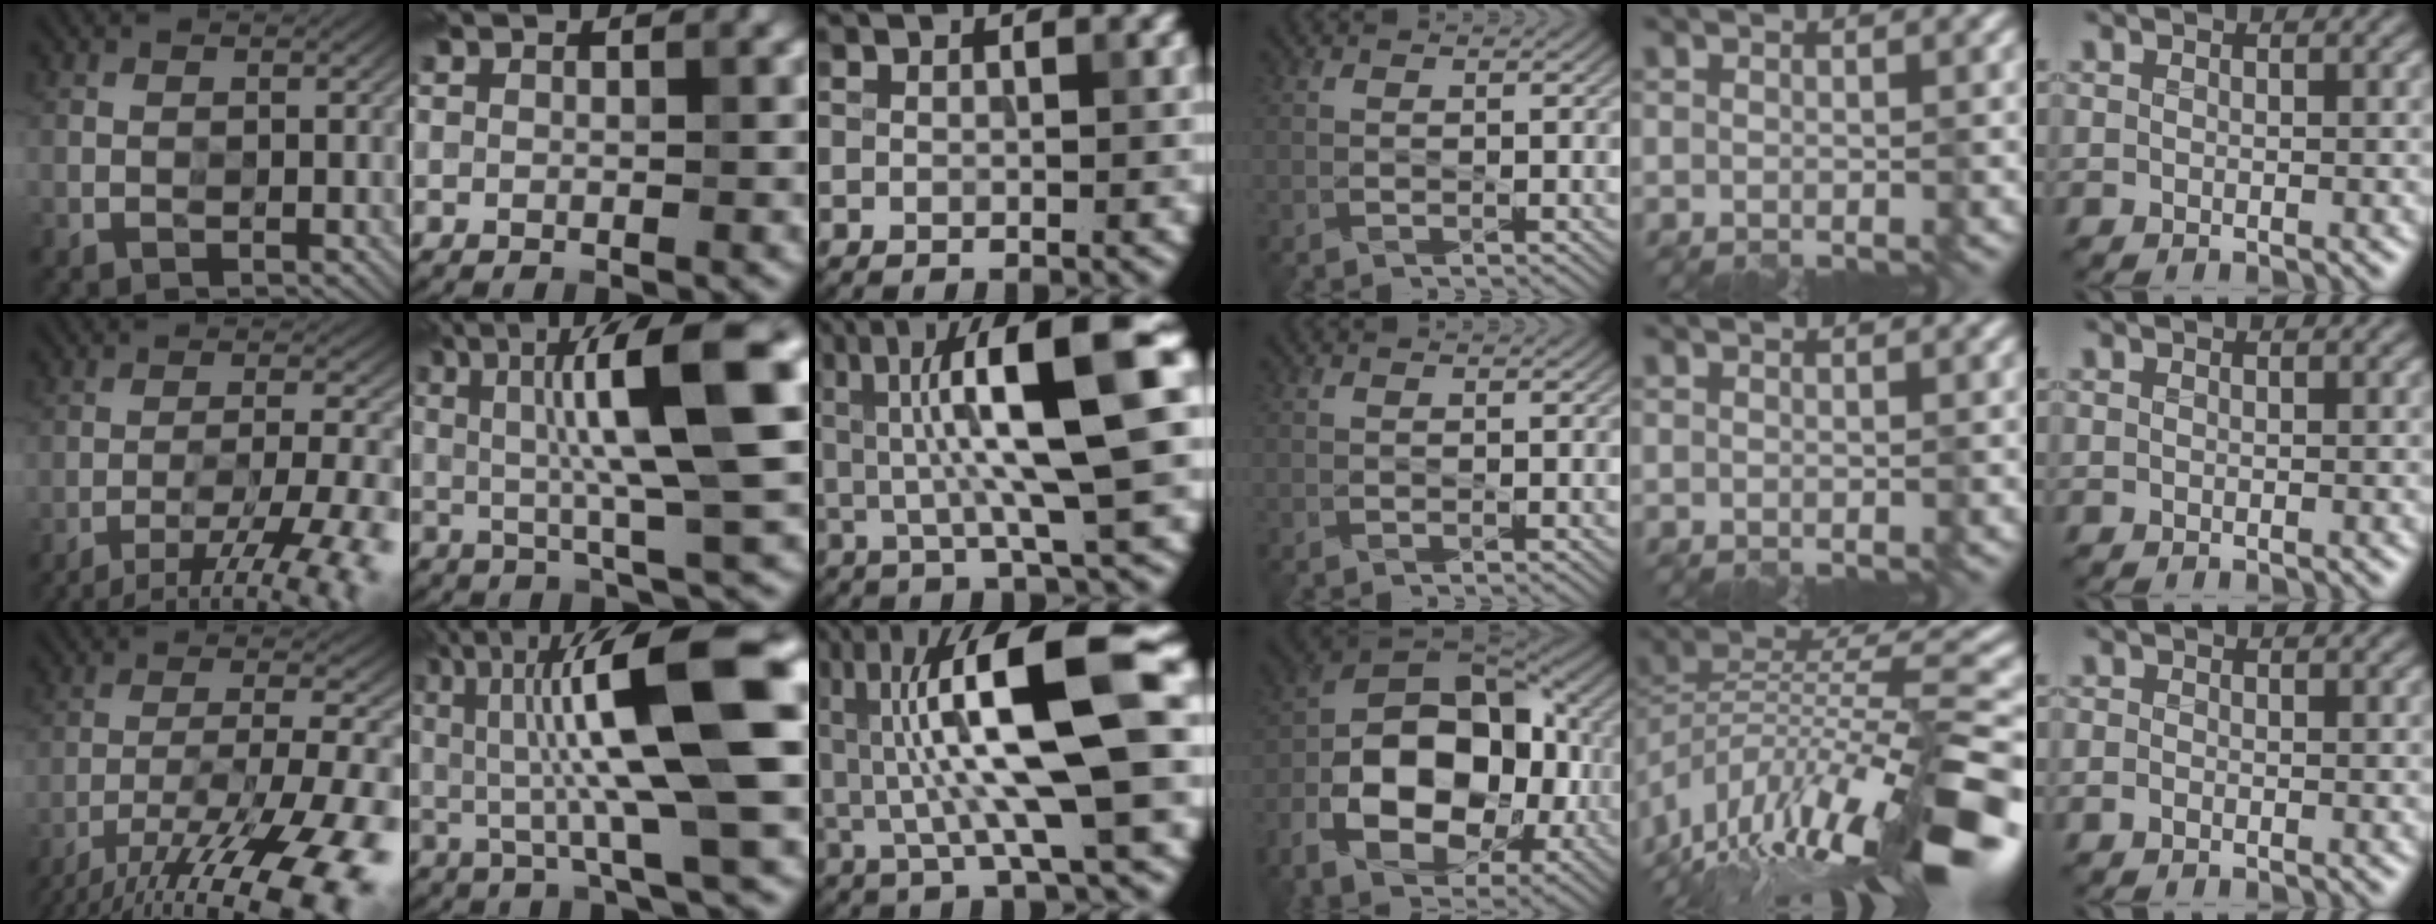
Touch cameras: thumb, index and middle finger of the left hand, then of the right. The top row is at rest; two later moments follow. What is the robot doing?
{"motion": "wipe", "object": "glass cup"}